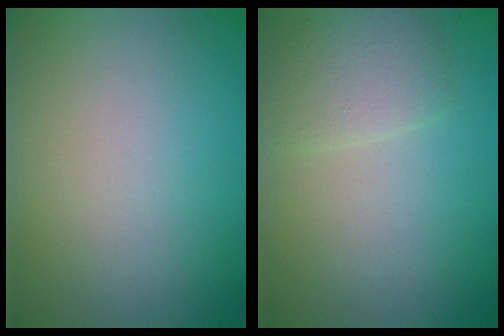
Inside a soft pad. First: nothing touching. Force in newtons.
{"total": 2.3, "press": 2.3, "slide": 0.0}